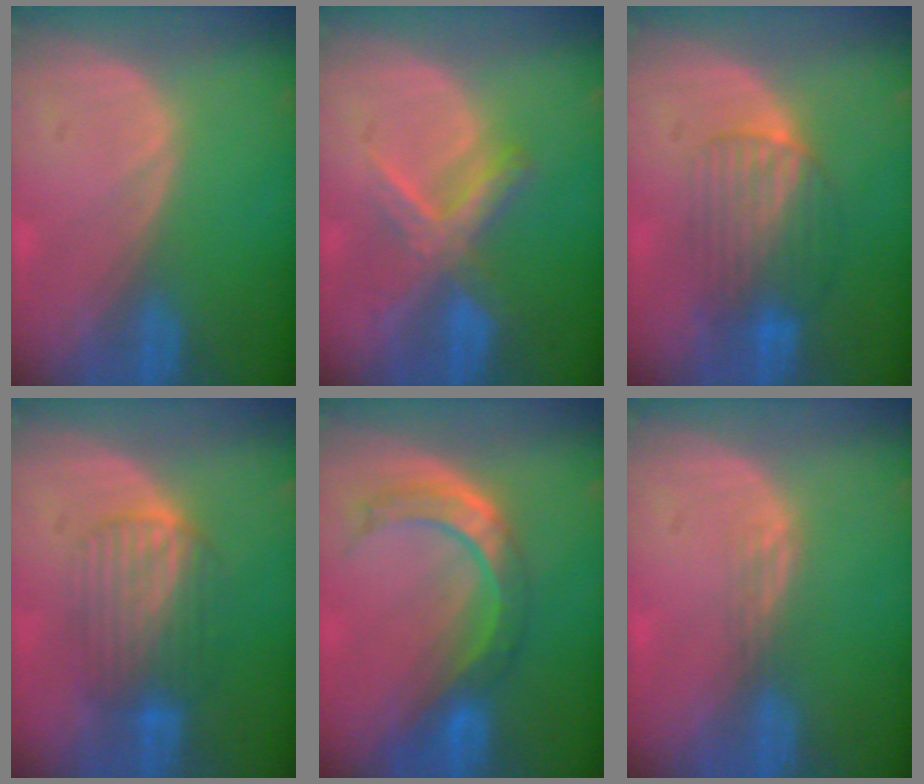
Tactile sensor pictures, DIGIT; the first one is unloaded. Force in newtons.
{"total": 6.6, "press": 6.3, "slide": 1.9}
{"total": 6.6, "press": 6.5, "slide": 1.1}
{"total": 6.6, "press": 6.5, "slide": 1.3}
{"total": 7.5, "press": 7.0, "slide": 2.7}
{"total": 1.8, "press": 1.3, "slide": 1.2}